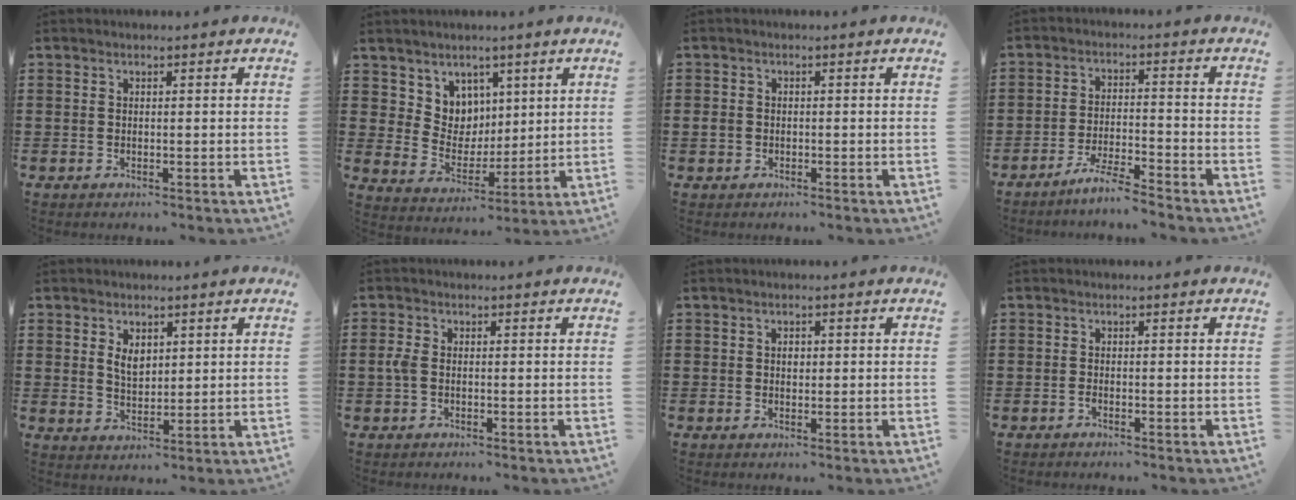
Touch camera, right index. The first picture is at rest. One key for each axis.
{"total": 6.5, "fx": 4.1, "fy": 5.0, "fz": -0.3, "tx": -0.037, "ty": -0.019, "tz": 0.081}
{"total": 1.6, "fx": -0.6, "fy": 1.2, "fz": 0.8, "tx": -0.027, "ty": -0.002, "tz": -0.014}
{"total": 5.0, "fx": -4.6, "fy": -0.3, "fz": 1.9, "tx": -0.048, "ty": -0.009, "tz": -0.091}
{"total": 3.6, "fx": 1.6, "fy": 2.3, "fz": 2.2, "tx": -0.043, "ty": 0.005, "tz": 0.026}
{"total": 2.1, "fx": -0.3, "fy": 1.3, "fz": 1.6, "tx": -0.049, "ty": -0.001, "tz": -0.011}
{"total": 1.0, "fx": 0.3, "fy": 0.7, "fz": 0.7, "tx": -0.015, "ty": 0.004, "tz": 0.004}
{"total": 0.7, "fx": -0.6, "fy": -0.1, "fz": 0.4, "tx": -0.010, "ty": -0.005, "tz": -0.011}